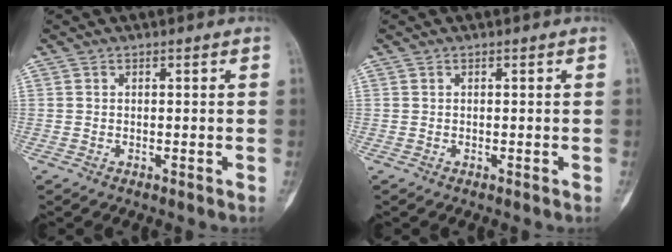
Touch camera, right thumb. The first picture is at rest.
{"total": 0.0}